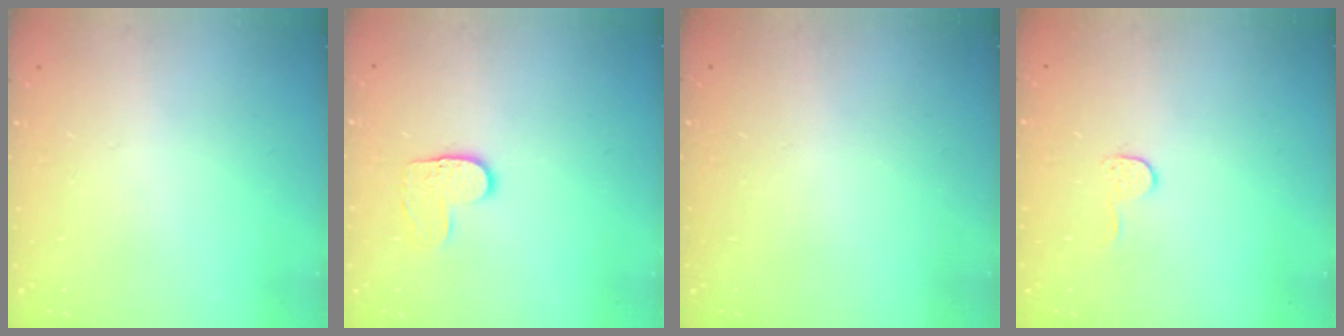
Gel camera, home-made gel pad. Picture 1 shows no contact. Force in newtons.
{"total": 5.5, "press": 5.5, "slide": 0.4}
{"total": 0.0}
{"total": 5.7, "press": 5.7, "slide": 0.2}